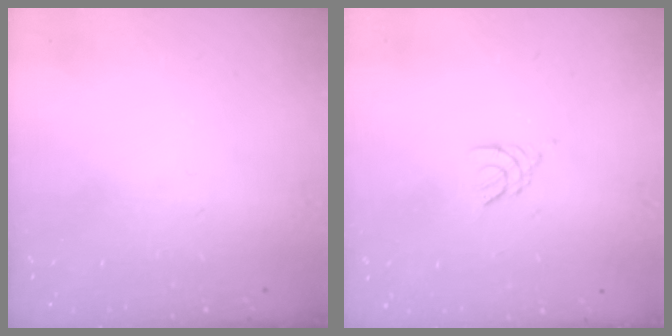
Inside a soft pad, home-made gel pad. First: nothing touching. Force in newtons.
{"total": 2.4, "press": 2.3, "slide": 0.5}